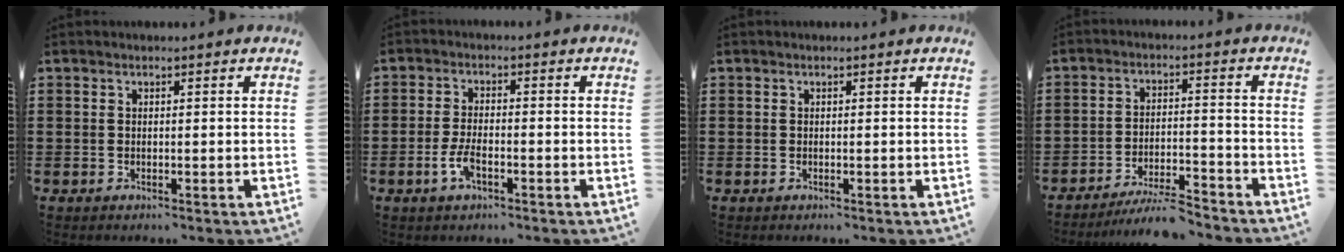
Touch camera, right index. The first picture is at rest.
{"total": 3.9, "force": [-1.7, 1.6, 3.2], "torque": [-0.075, -0.003, -0.035]}
{"total": 0.0}
{"total": 5.7, "force": [-5.3, 0.1, 2.1], "torque": [-0.042, -0.005, -0.102]}